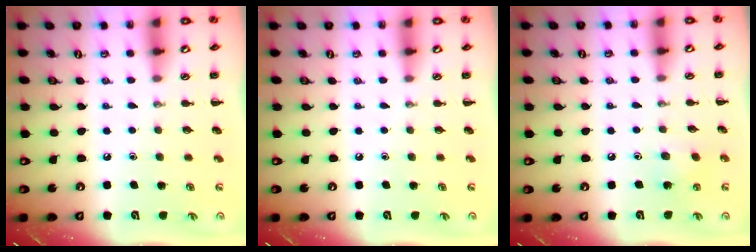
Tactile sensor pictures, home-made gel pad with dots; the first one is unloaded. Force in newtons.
{"total": 0.0}
{"total": 4.6, "press": 4.4, "slide": 1.3}